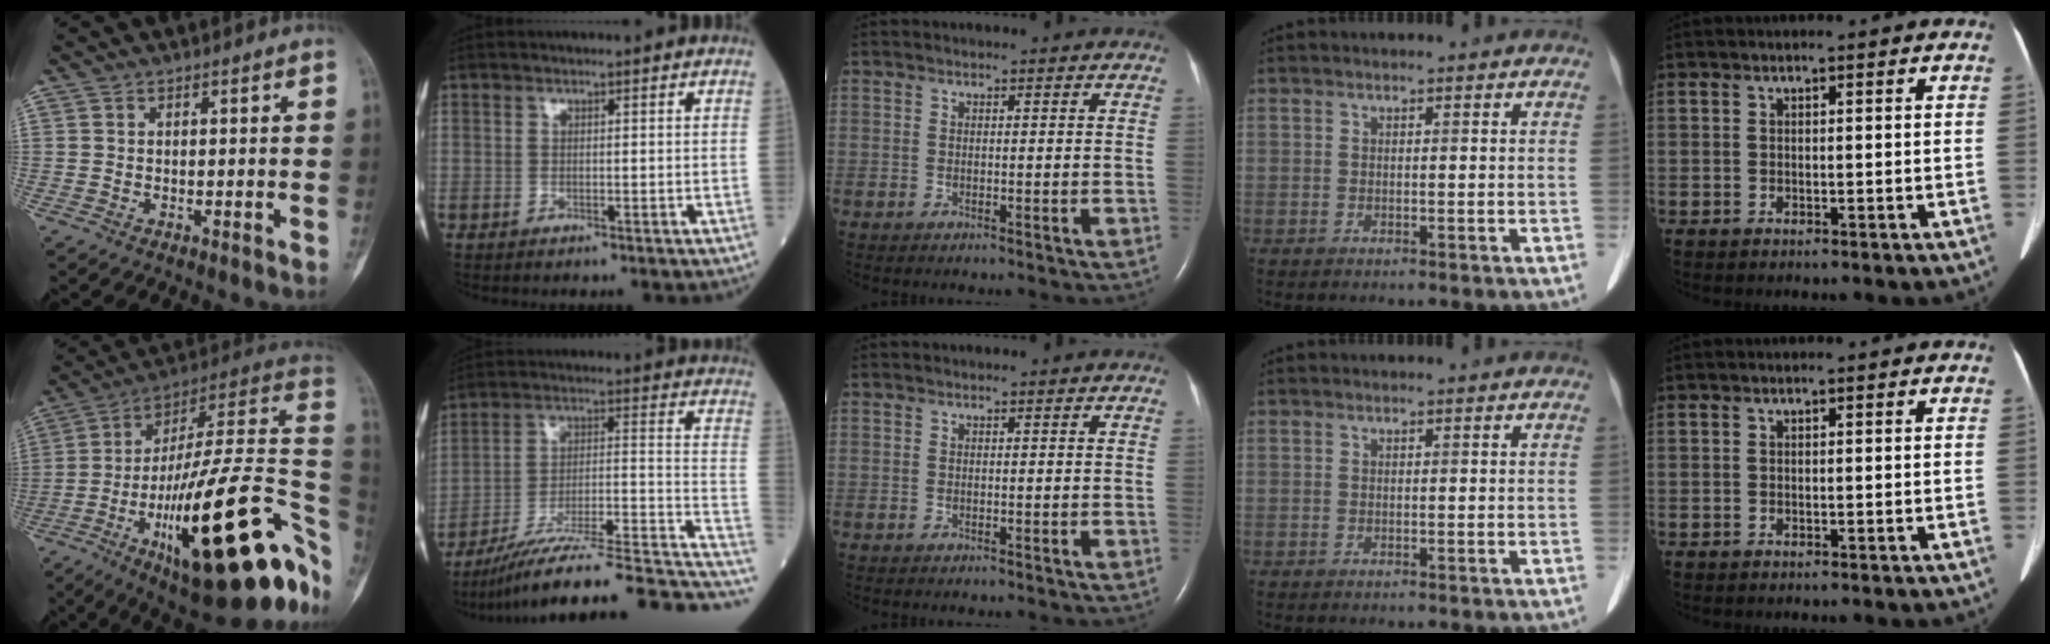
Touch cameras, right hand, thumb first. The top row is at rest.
{"thumb": {"total": 36.8, "force": [-12.0, 10.5, 33.2], "torque": [-0.412, 0.053, -0.187]}, "index": {"total": 22.1, "force": [-15.9, 2.8, 15.1], "torque": [-0.167, 0.037, -0.245]}}